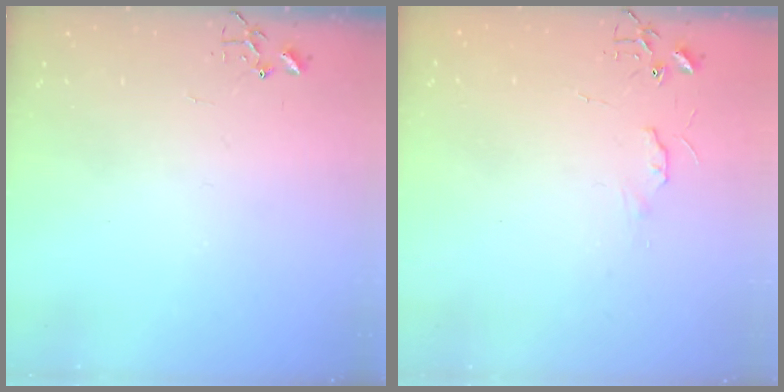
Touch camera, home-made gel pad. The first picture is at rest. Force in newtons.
{"total": 4.7, "press": 4.6, "slide": 0.7}